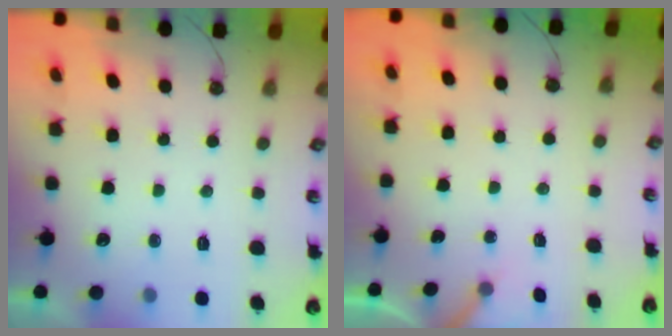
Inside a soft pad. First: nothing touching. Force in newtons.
{"total": 3.3, "press": 3.3, "slide": 0.3}